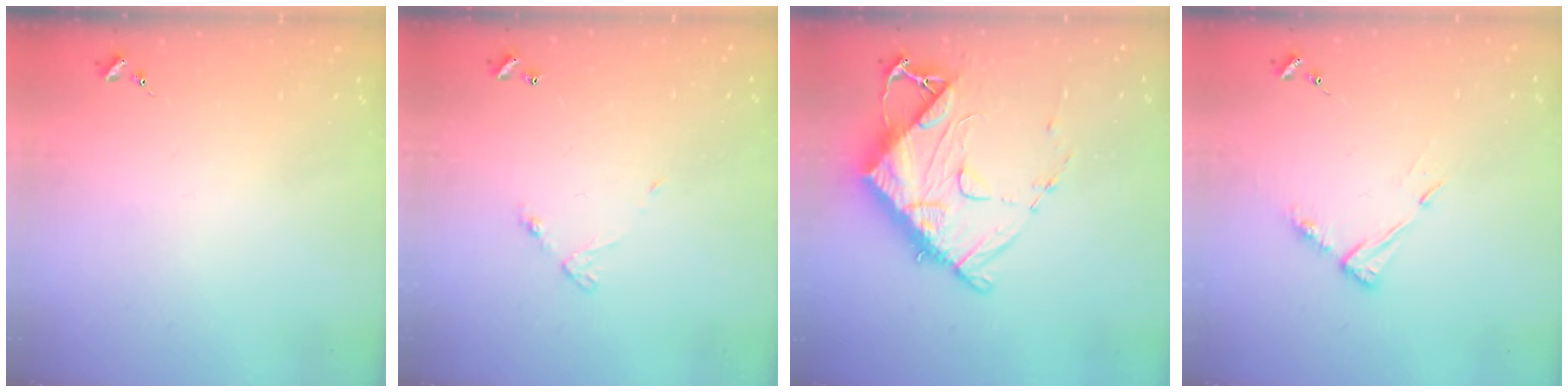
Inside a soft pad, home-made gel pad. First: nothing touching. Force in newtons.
{"total": 4.5, "press": 4.5, "slide": 0.3}
{"total": 13.6, "press": 13.6, "slide": 0.8}
{"total": 6.8, "press": 6.8, "slide": 0.5}